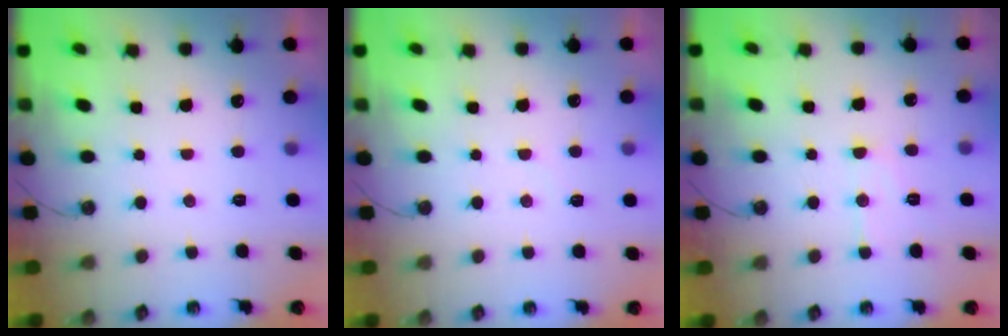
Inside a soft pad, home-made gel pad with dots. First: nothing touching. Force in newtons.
{"total": 3.0, "press": 3.0, "slide": 0.4}
{"total": 8.5, "press": 8.5, "slide": 0.3}